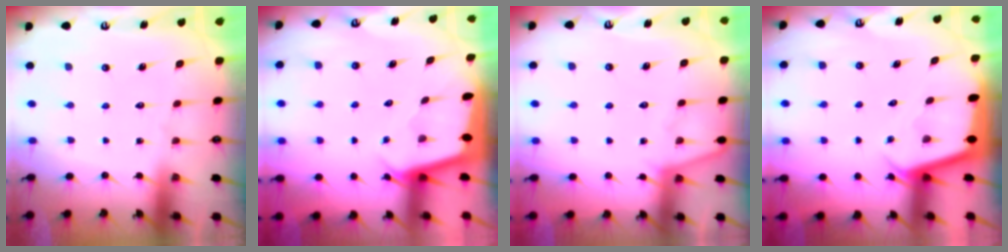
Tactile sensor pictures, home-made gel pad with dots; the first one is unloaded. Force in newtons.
{"total": 2.0, "press": 2.0, "slide": 0.1}
{"total": 2.4, "press": 2.4, "slide": 0.3}
{"total": 2.3, "press": 2.3, "slide": 0.1}